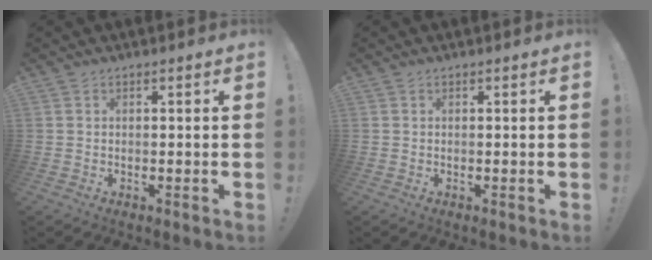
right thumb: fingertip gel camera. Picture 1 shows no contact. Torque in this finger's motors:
{"motor_torque": [-0.13, -0.02, -0.15, 0.30, 0.04]}